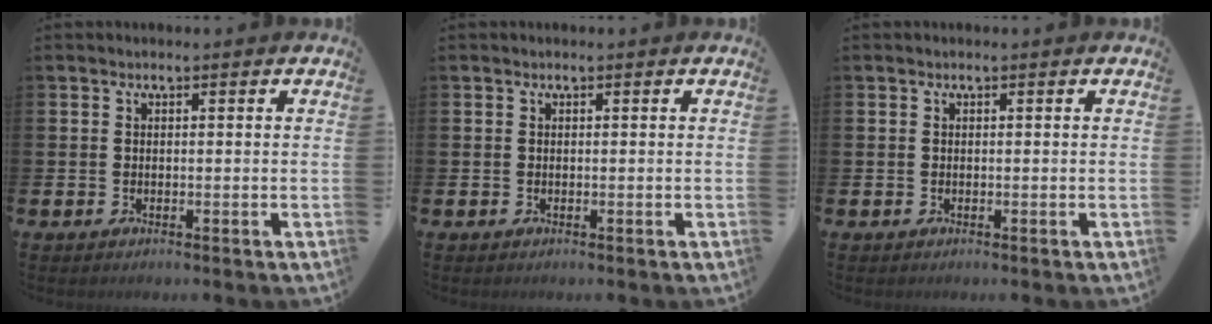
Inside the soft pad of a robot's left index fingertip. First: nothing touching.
{"total": 0.0}
{"total": 0.0}